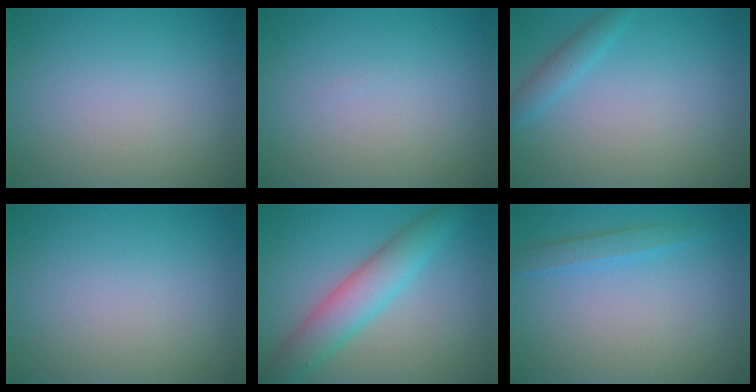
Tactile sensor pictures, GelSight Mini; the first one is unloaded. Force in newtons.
{"total": 0.0}
{"total": 1.5, "press": 1.5, "slide": 0.1}
{"total": 0.0}
{"total": 4.7, "press": 4.7, "slide": 0.1}
{"total": 1.5, "press": 1.5, "slide": 0.0}